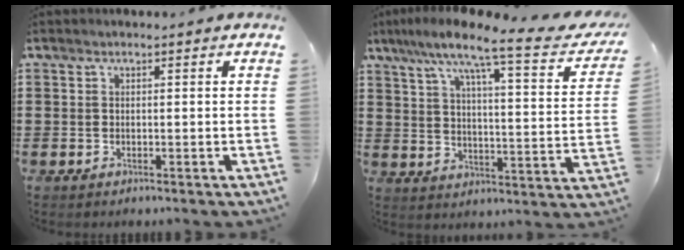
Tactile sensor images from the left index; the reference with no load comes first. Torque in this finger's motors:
{"motor_torque": [2.14, 0.00, 0.47, 0.21]}